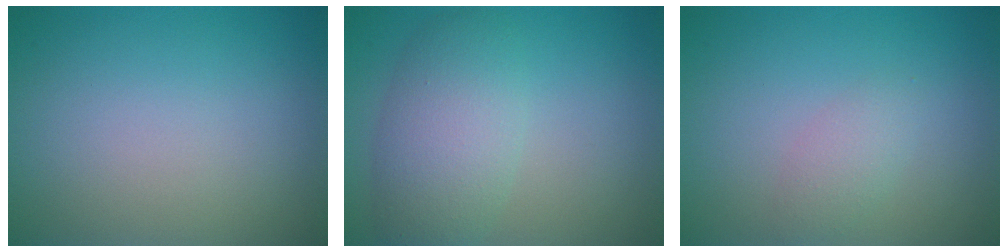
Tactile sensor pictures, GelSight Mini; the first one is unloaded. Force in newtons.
{"total": 5.1, "press": 5.1, "slide": 0.2}
{"total": 1.6, "press": 1.6, "slide": 0.0}